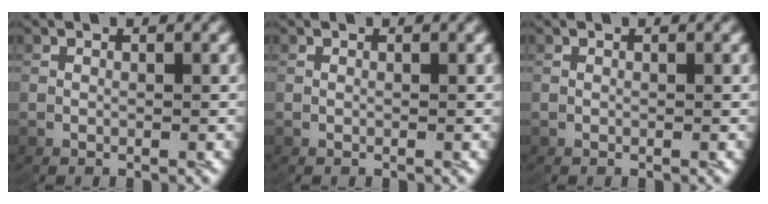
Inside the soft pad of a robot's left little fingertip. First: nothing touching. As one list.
[{"total": 0.0}, {"total": 0.0}]